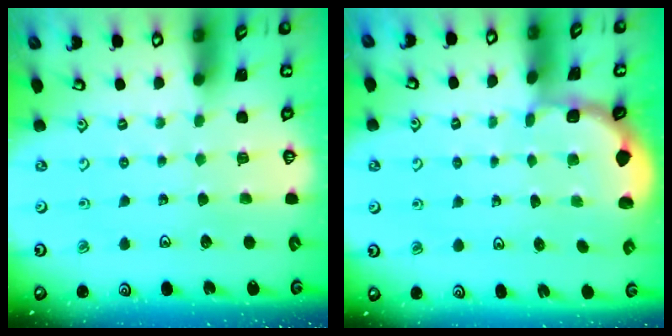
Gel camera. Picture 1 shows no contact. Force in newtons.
{"total": 1.4, "press": 1.3, "slide": 0.3}